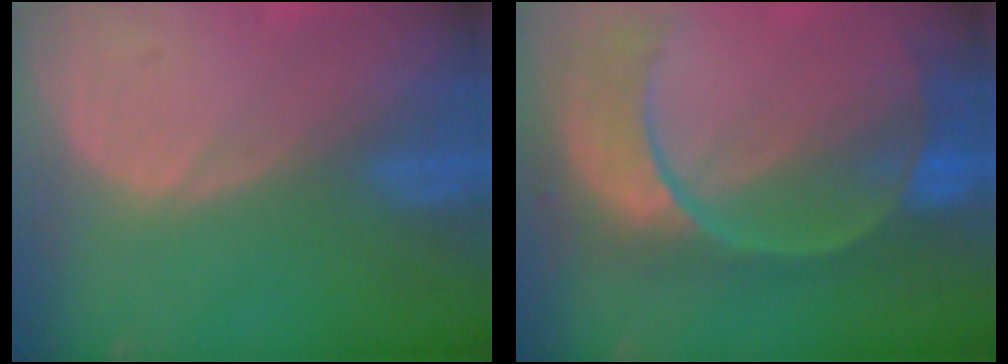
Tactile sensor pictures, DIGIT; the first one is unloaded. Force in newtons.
{"total": 10.7, "press": 9.2, "slide": 5.5}